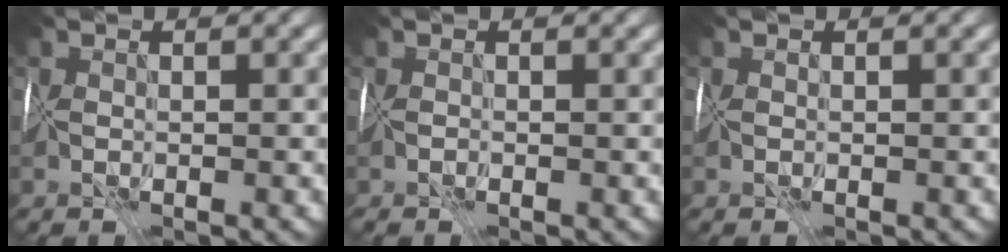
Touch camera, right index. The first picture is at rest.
{"total": 0.7, "force": [-0.2, -0.5, -0.5], "torque": [0.008, 0.002, -0.004]}
{"total": 0.0}